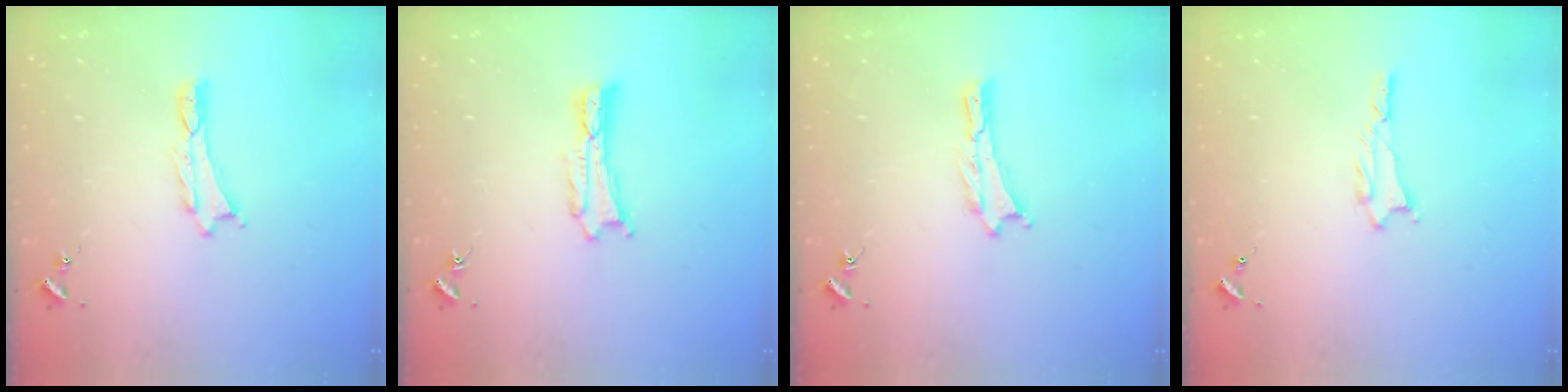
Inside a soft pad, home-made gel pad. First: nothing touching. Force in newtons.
{"total": 0.5, "press": 0.5, "slide": 0.2}
{"total": 0.0}
{"total": 1.0, "press": 1.0, "slide": 0.1}